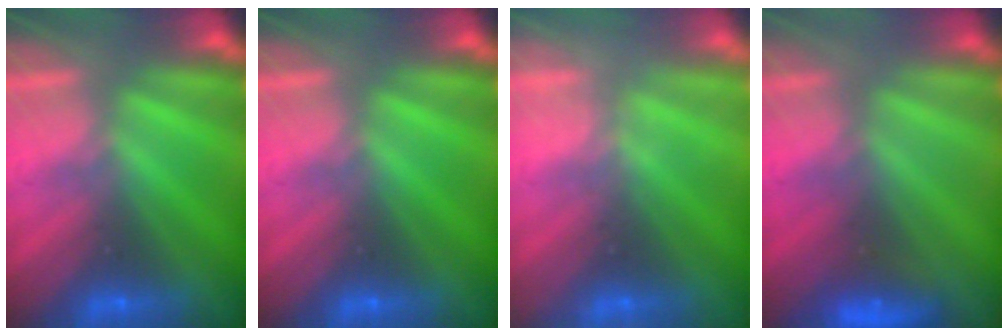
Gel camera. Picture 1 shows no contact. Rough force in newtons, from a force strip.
{"total": 0.0}
{"total": 2.0}
{"total": 3.0}